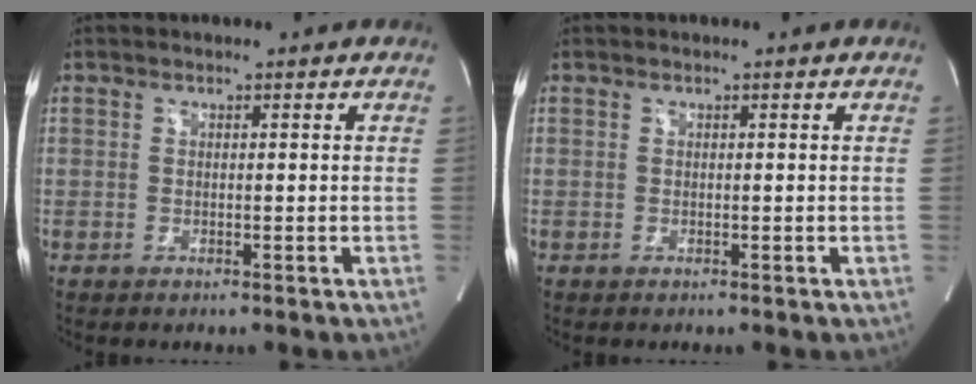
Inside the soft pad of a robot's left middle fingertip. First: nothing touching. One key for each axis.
{"total": 0.0}